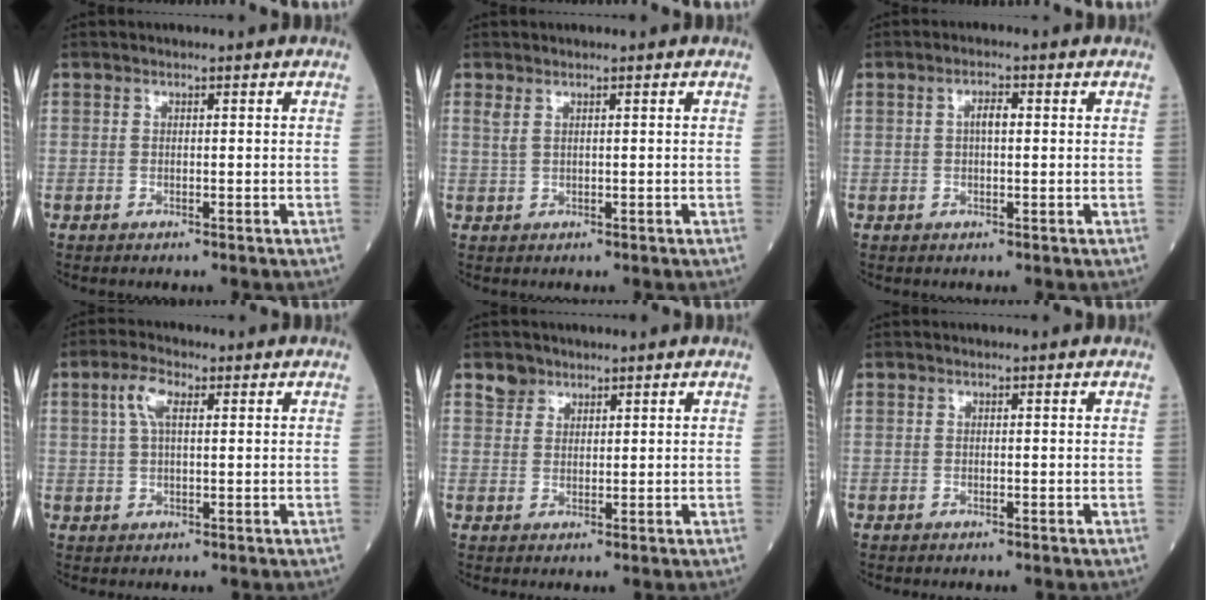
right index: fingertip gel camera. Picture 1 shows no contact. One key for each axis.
{"total": 1.2, "fx": 0.8, "fy": 0.3, "fz": 0.9, "tx": -0.027, "ty": 0.008, "tz": 0.020}
{"total": 2.2, "fx": 0.3, "fy": 0.7, "fz": 2.1, "tx": -0.038, "ty": 0.004, "tz": 0.005}
{"total": 4.3, "fx": 1.6, "fy": 1.5, "fz": 3.7, "tx": -0.082, "ty": 0.015, "tz": 0.033}
{"total": 2.1, "fx": 1.5, "fy": 1.4, "fz": 0.0, "tx": 0.003, "ty": 0.006, "tz": 0.024}
{"total": 0.0}